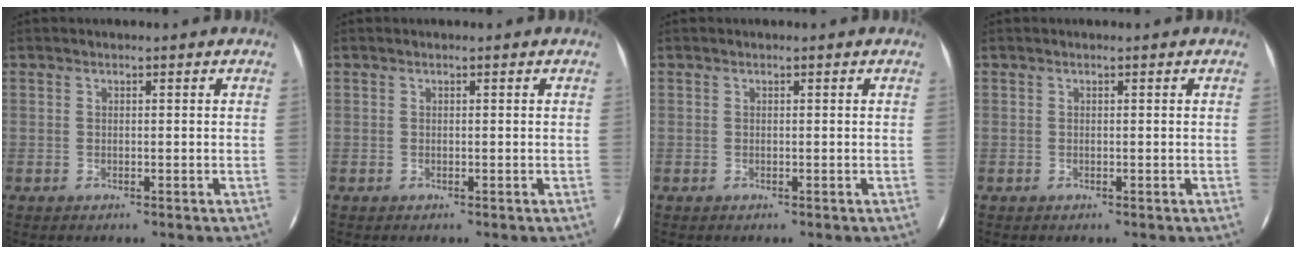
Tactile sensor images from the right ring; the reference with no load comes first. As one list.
[{"total": 0.0}, {"total": 0.0}, {"total": 0.0}]